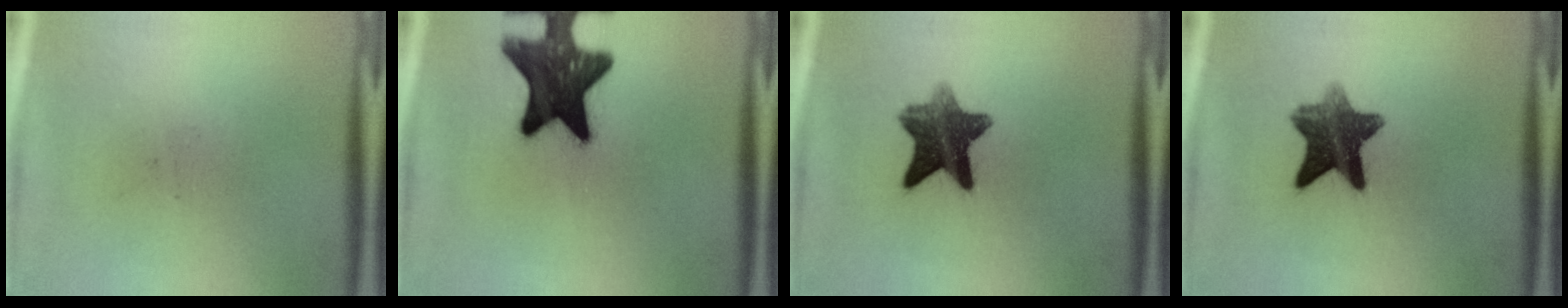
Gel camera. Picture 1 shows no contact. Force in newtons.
{"total": 15.8}
{"total": 8.9}
{"total": 8.9}